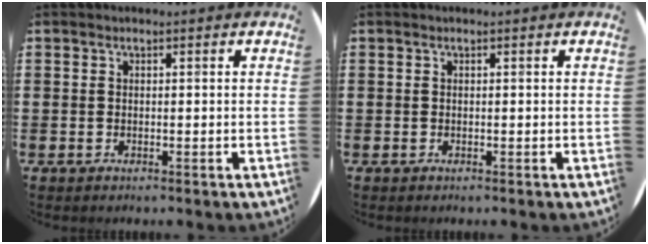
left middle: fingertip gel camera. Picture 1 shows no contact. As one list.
[{"total": 0.0}]